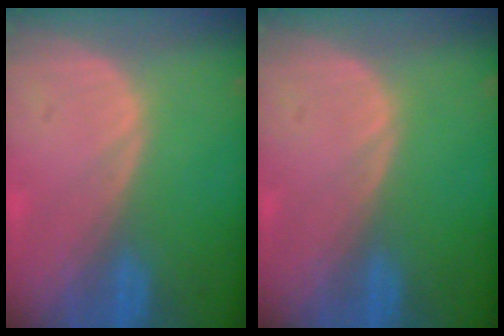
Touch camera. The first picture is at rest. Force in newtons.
{"total": 0.0}